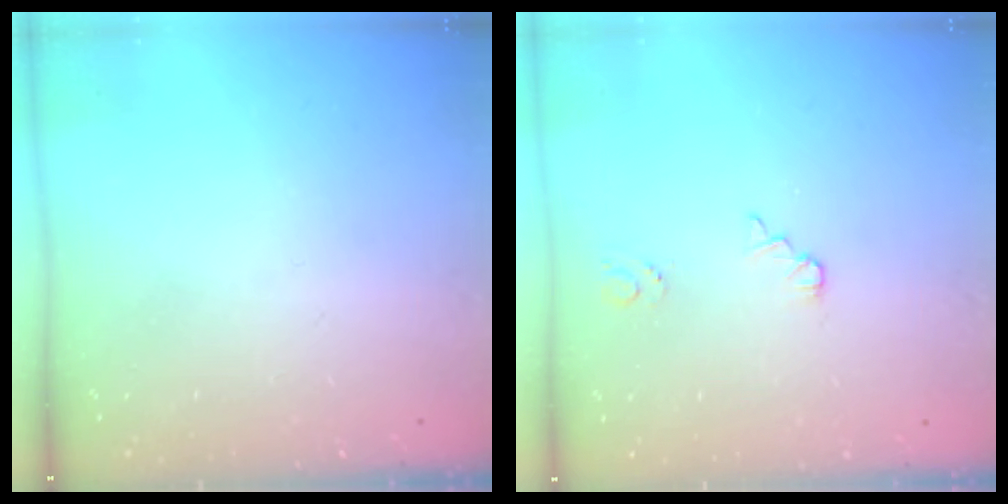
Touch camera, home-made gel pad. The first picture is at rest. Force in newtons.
{"total": 1.4, "press": 1.4, "slide": 0.2}